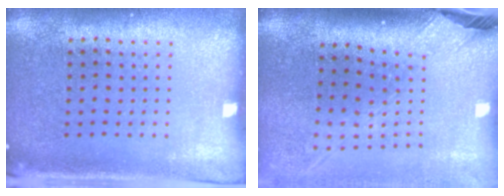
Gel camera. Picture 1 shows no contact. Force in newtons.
{"total": 2.6, "press": 1.8, "slide": 1.8}